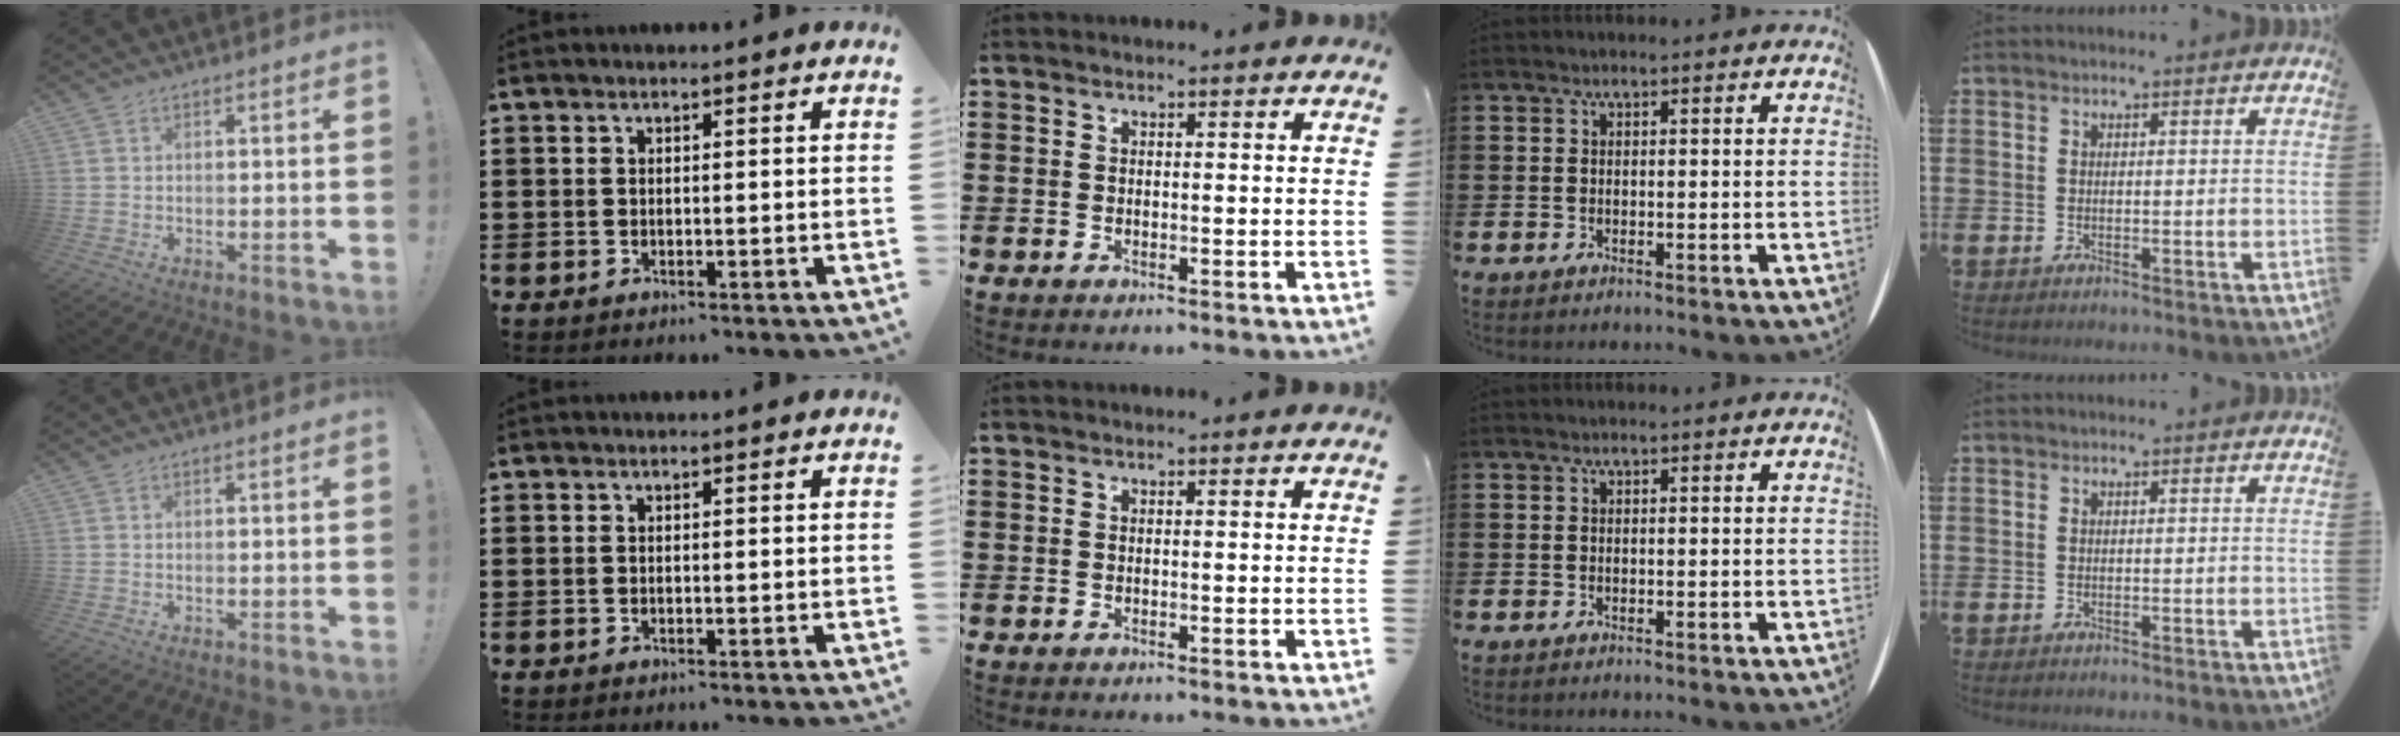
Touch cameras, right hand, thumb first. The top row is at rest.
{}